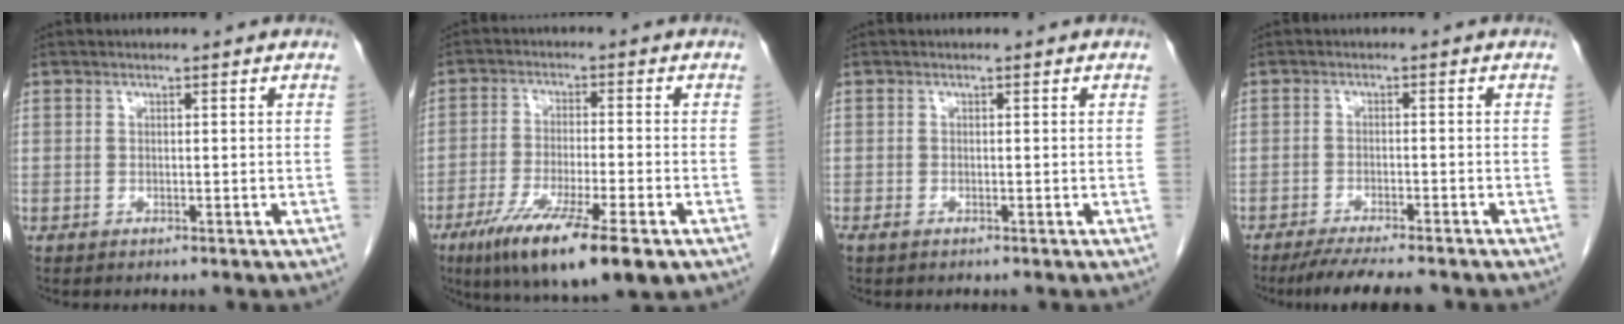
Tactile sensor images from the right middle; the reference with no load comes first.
{"total": 13.8, "force": [-8.1, 1.7, 11.1], "torque": [-0.181, -0.037, -0.132]}
{"total": 0.6, "force": [-0.4, 0.3, 0.4], "torque": [-0.011, -0.001, -0.006]}
{"total": 8.7, "force": [-7.4, 0.8, 4.5], "torque": [-0.067, -0.020, -0.113]}